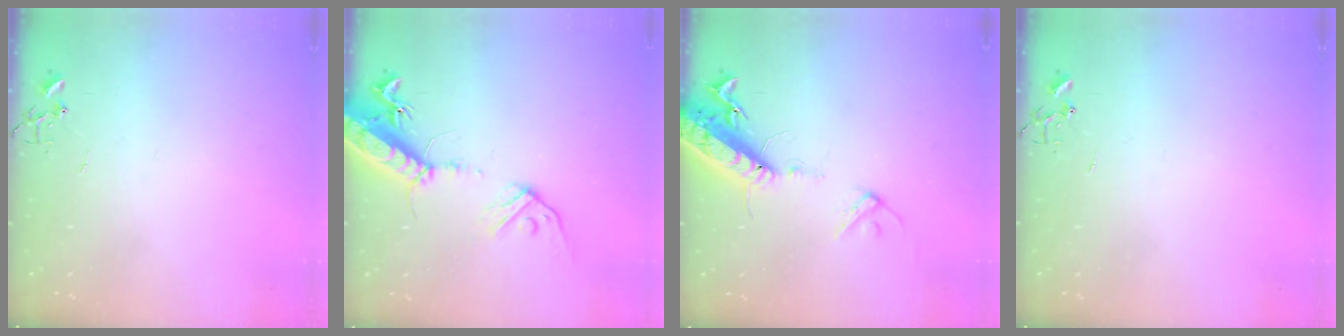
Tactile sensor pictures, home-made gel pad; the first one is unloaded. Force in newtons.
{"total": 16.9, "press": 16.5, "slide": 3.8}
{"total": 15.6, "press": 15.2, "slide": 3.5}
{"total": 0.0}